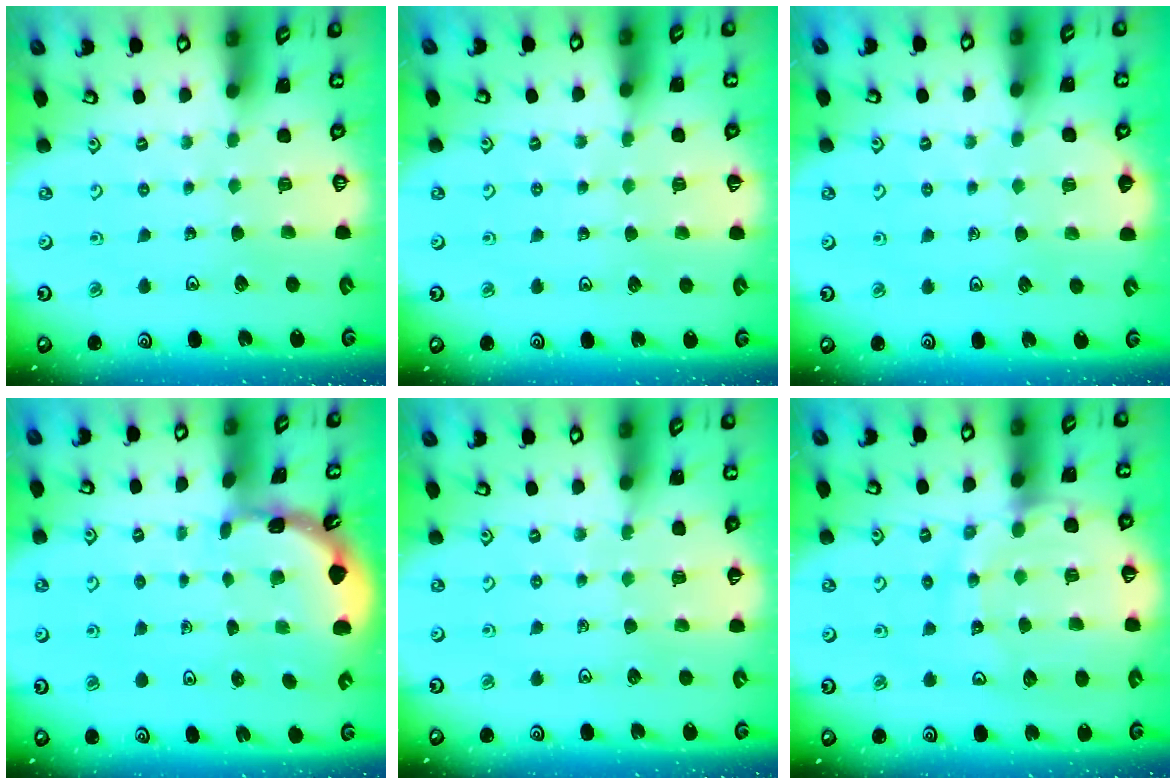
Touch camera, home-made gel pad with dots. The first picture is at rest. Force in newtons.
{"total": 3.0, "press": 2.9, "slide": 0.6}
{"total": 3.7, "press": 3.5, "slide": 1.1}
{"total": 1.7, "press": 1.7, "slide": 0.1}
{"total": 4.7, "press": 4.6, "slide": 0.8}
{"total": 14.8, "press": 14.7, "slide": 1.8}